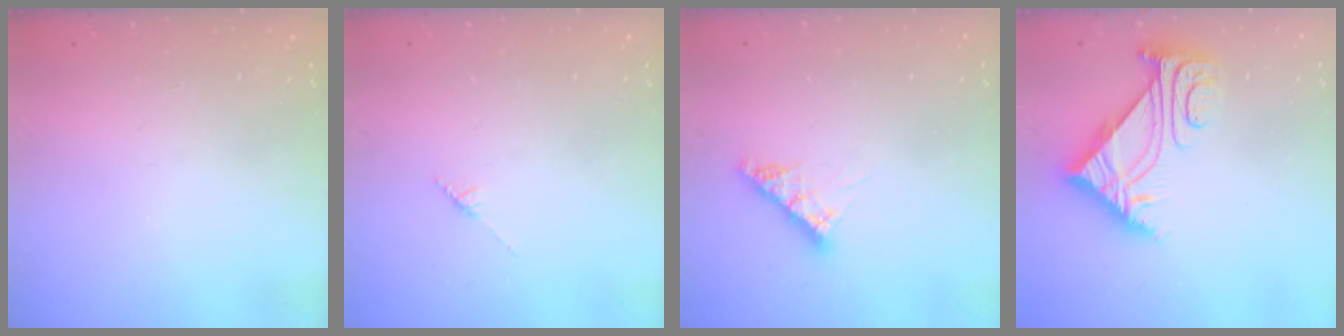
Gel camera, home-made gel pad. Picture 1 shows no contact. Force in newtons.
{"total": 2.8, "press": 2.8, "slide": 0.4}
{"total": 7.9, "press": 7.8, "slide": 0.6}
{"total": 7.3, "press": 7.2, "slide": 1.2}